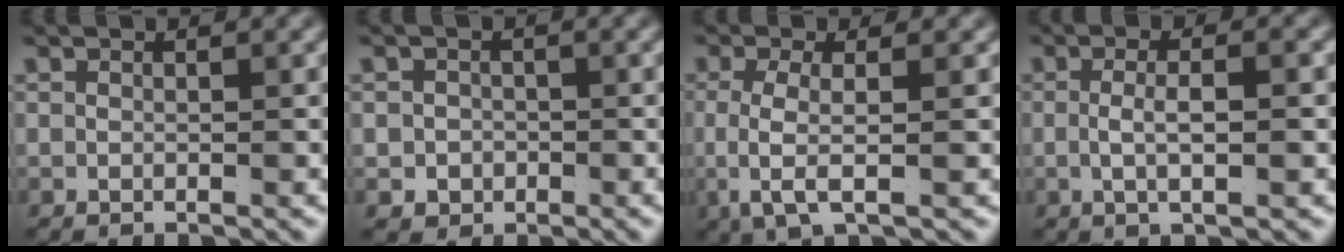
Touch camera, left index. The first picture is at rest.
{"total": 3.1, "force": [-1.1, 2.8, 0.8], "torque": [-0.016, -0.015, -0.014]}
{"total": 3.8, "force": [-0.2, 1.0, 3.6], "torque": [-0.091, -0.018, 0.010]}
{"total": 3.0, "force": [-0.3, 0.2, 3.0], "torque": [-0.054, -0.003, 0.000]}